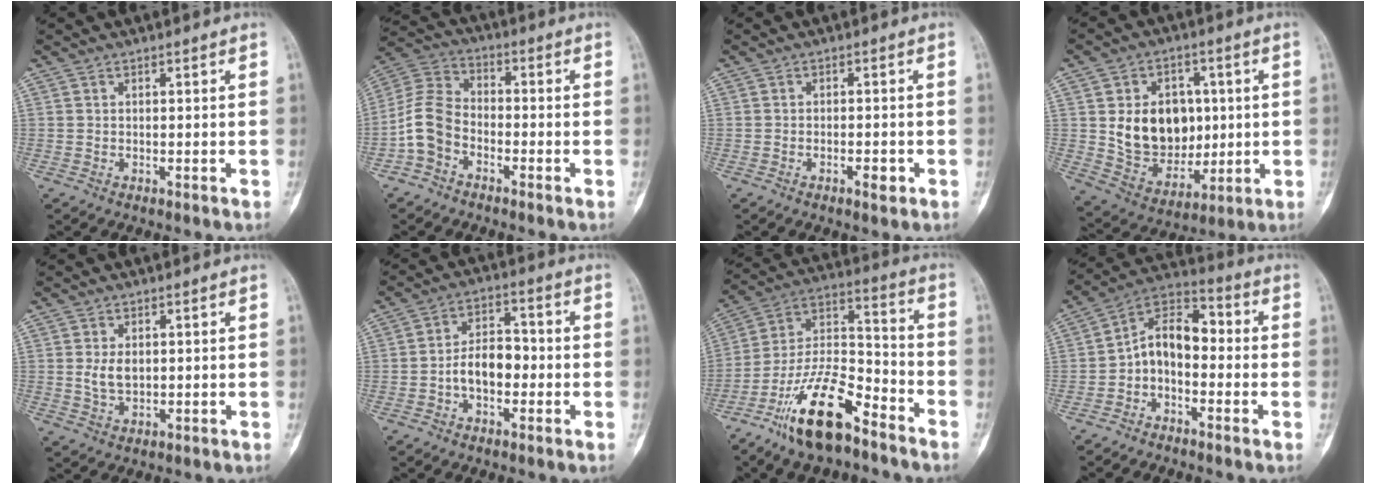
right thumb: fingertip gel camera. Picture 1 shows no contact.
{"total": 8.9, "force": [-3.7, 6.2, 5.2], "torque": [-0.101, 0.035, -0.086]}
{"total": 2.3, "force": [-1.1, 0.9, 1.8], "torque": [-0.022, 0.004, -0.017]}
{"total": 15.4, "force": [1.8, 12.0, 9.6], "torque": [-0.107, -0.010, 0.049]}
{"total": 3.9, "force": [0.5, 2.5, 2.9], "torque": [-0.052, -0.006, 0.014]}
{"total": 7.7, "force": [-1.7, 4.9, 5.7], "torque": [-0.074, 0.032, -0.040]}
{"total": 17.8, "force": [-11.7, 6.5, 11.8], "torque": [-0.205, 0.081, -0.218]}
{"total": 9.5, "force": [-1.8, 6.3, 6.8], "torque": [-0.089, 0.053, -0.051]}